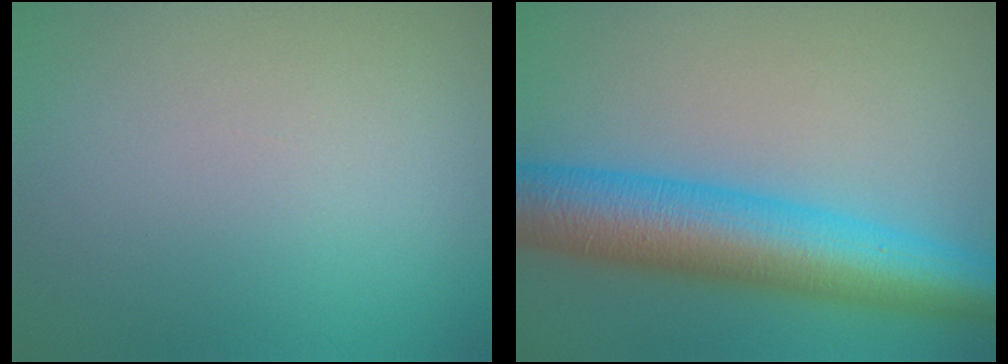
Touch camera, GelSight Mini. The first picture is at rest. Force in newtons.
{"total": 9.9, "press": 9.9, "slide": 0.1}